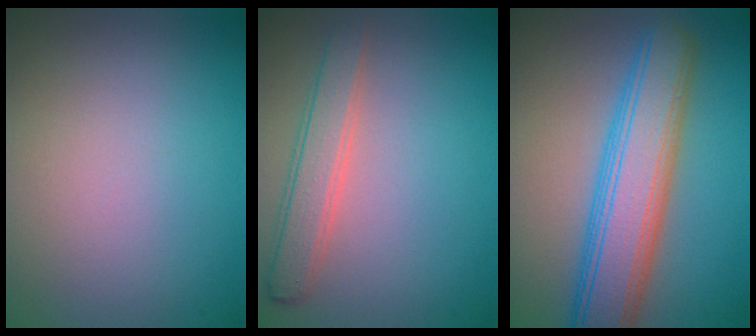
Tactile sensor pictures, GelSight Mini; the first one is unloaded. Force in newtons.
{"total": 2.9, "press": 2.9, "slide": 0.2}
{"total": 7.6, "press": 7.6, "slide": 0.2}